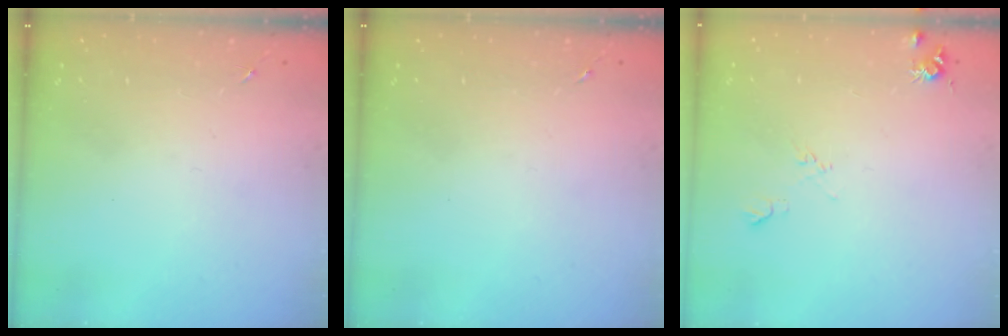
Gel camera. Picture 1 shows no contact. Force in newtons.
{"total": 0.0}
{"total": 8.2, "press": 8.2, "slide": 0.8}